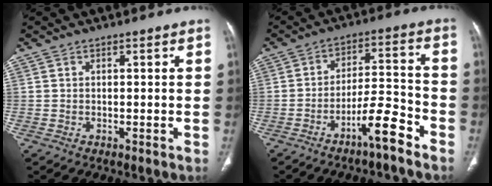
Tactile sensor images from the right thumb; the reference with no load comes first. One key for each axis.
{"total": 8.7, "fx": -6.0, "fy": 1.6, "fz": 6.2, "tx": -0.102, "ty": 0.054, "tz": -0.101}